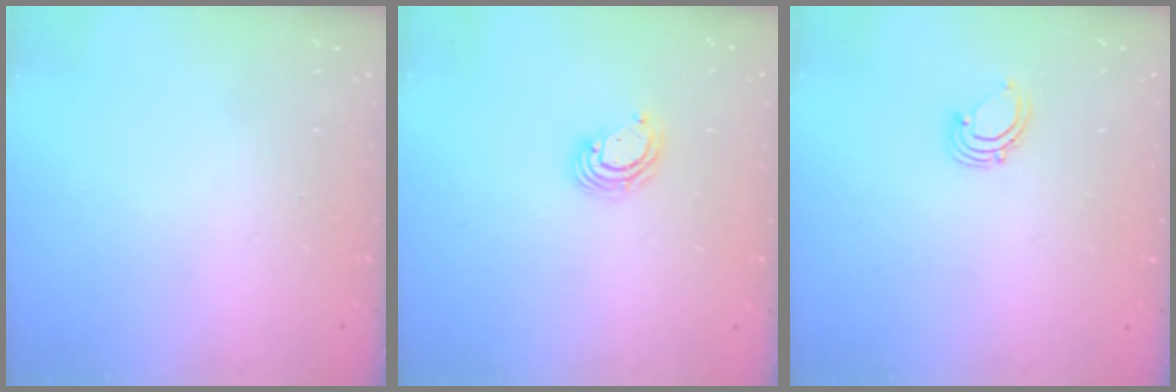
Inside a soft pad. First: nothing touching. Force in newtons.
{"total": 4.0, "press": 3.9, "slide": 0.3}
{"total": 2.9, "press": 2.9, "slide": 0.2}